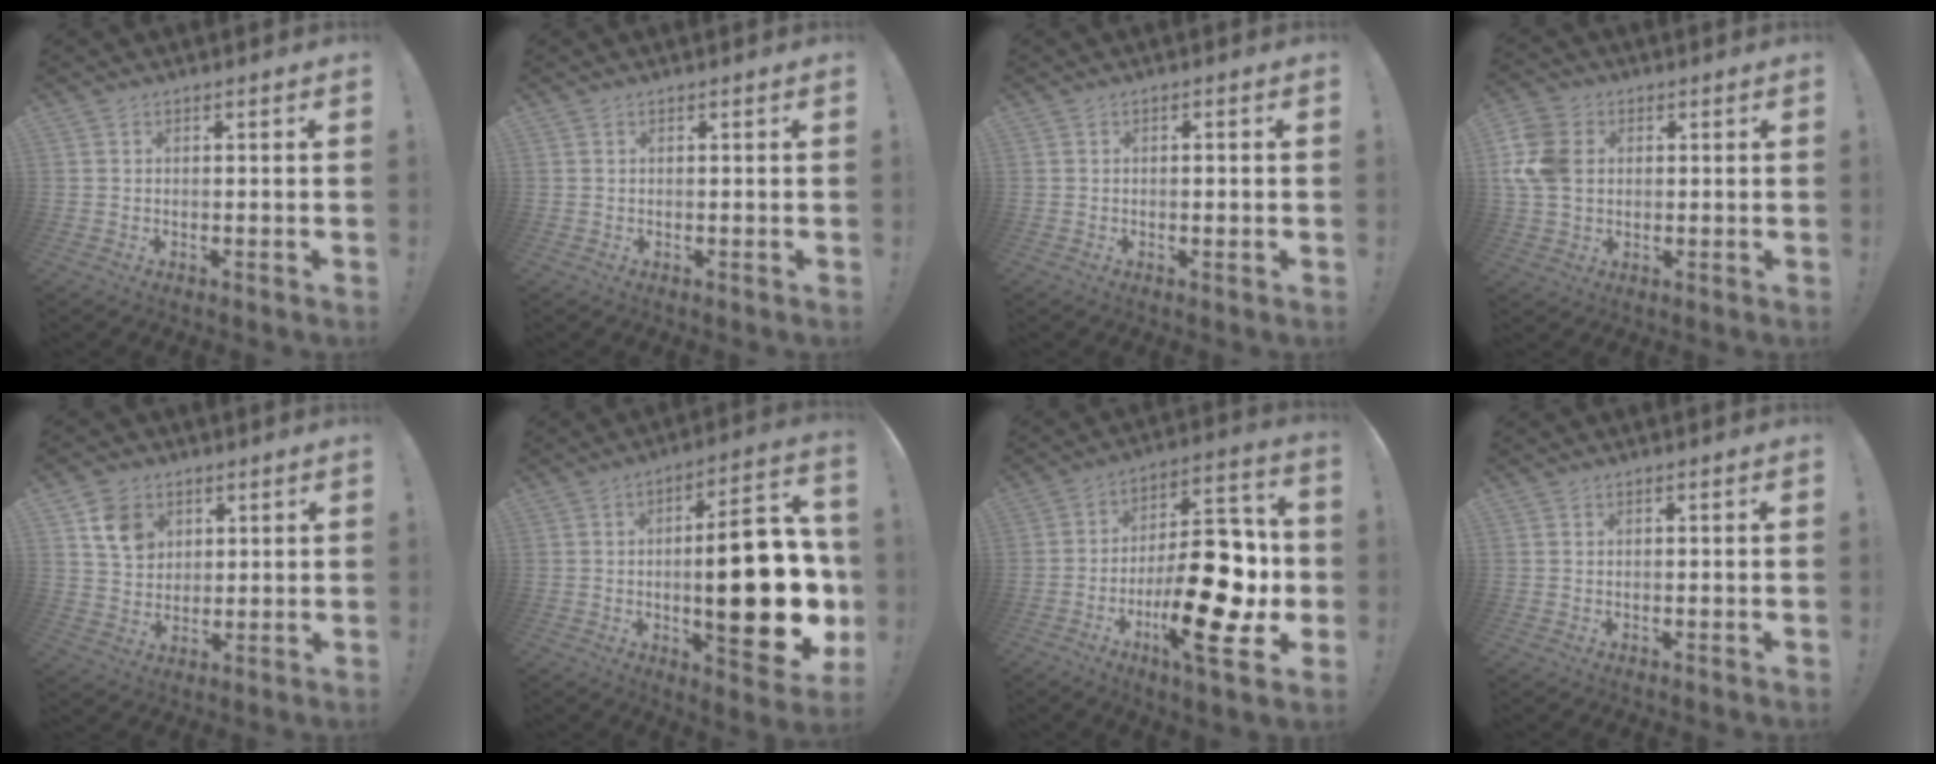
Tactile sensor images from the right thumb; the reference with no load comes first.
{"total": 0.0}
{"total": 0.9, "force": [-0.1, 0.3, 0.9], "torque": [-0.010, 0.001, -0.004]}
{"total": 11.7, "force": [1.4, 9.1, 7.2], "torque": [-0.149, 0.002, 0.029]}
{"total": 9.5, "force": [4.6, 7.4, 3.8], "torque": [-0.047, -0.020, 0.090]}
{"total": 24.5, "force": [-1.8, 7.7, 23.2], "torque": [-0.326, -0.006, -0.022]}
{"total": 26.0, "force": [-6.5, 10.6, 22.8], "torque": [-0.347, 0.043, -0.091]}
{"total": 0.0}